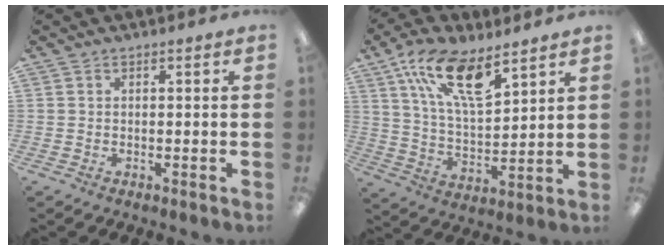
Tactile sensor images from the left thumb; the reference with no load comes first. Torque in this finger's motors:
{"motor_torque": [0.44, 0.36, 1.38, -1.36, 0.41]}